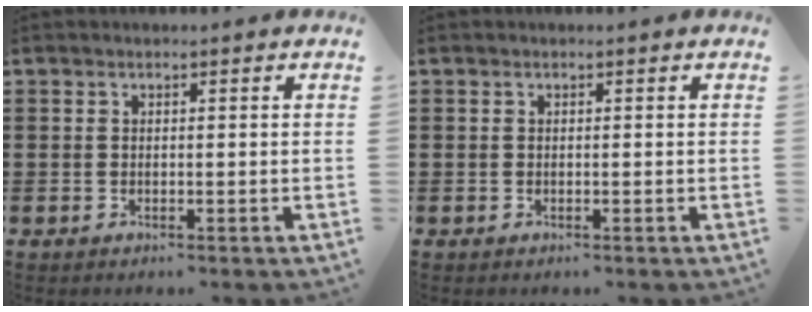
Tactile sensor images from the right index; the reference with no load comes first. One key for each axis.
{"total": 0.0}